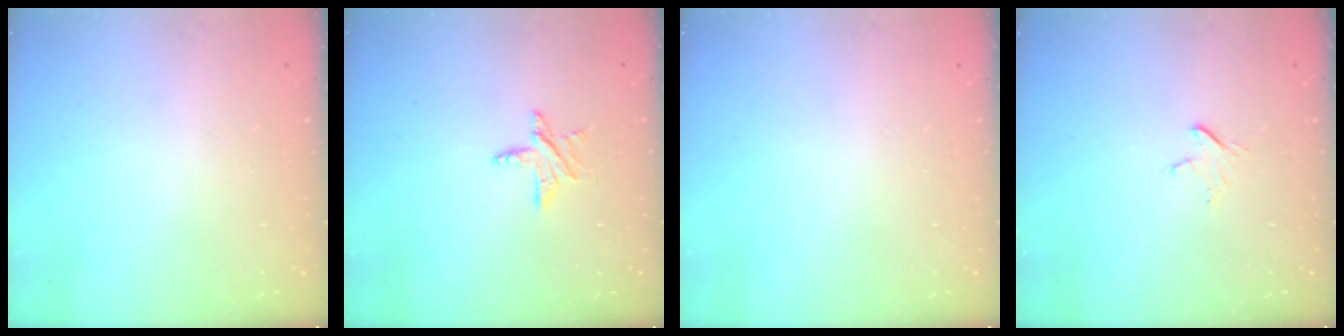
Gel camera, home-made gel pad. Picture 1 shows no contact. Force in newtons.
{"total": 6.7, "press": 6.7, "slide": 0.5}
{"total": 0.0}
{"total": 3.4, "press": 3.4, "slide": 0.3}